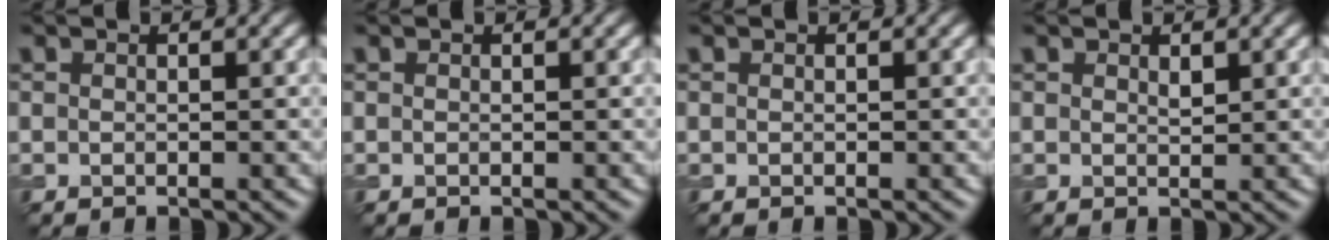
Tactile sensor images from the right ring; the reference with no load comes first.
{"total": 0.0}
{"total": 0.0}
{"total": 0.7, "force": [0.5, 0.3, 0.5], "torque": [-0.011, -0.003, 0.010]}